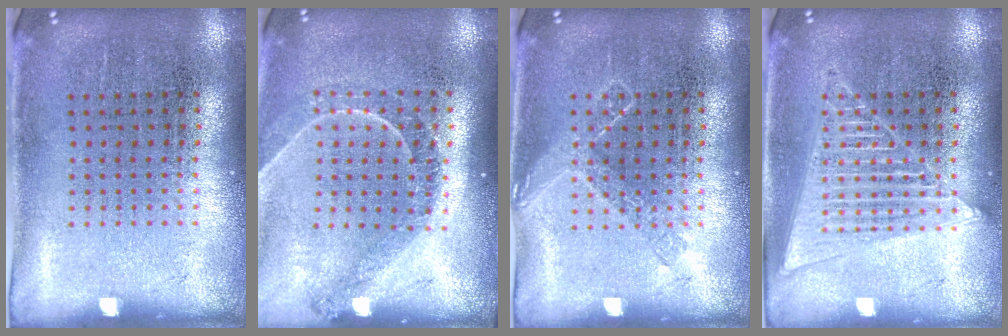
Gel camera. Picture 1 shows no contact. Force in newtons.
{"total": 1.3, "press": 1.2, "slide": 0.2}
{"total": 1.7, "press": 1.7, "slide": 0.3}
{"total": 2.7, "press": 2.7, "slide": 0.4}